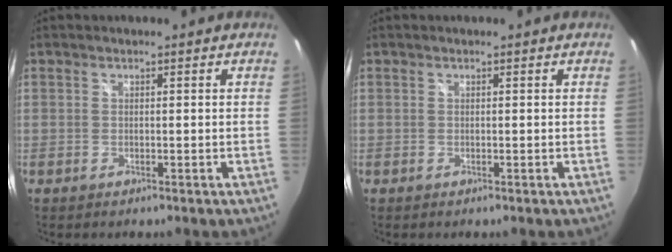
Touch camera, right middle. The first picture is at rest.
{"total": 0.0}